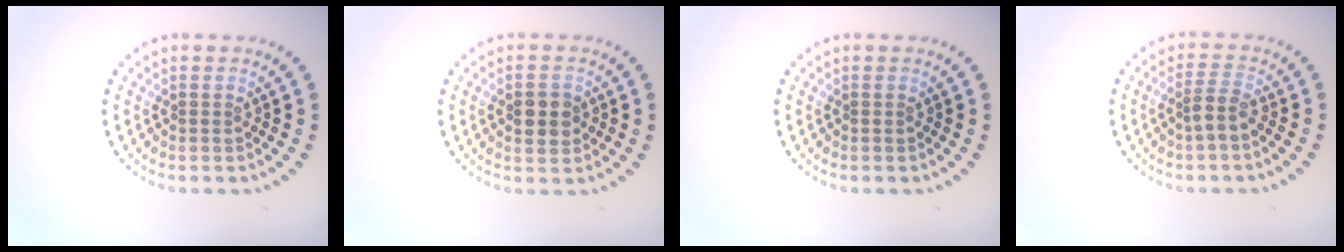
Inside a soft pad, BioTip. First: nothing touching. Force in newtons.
{"total": 2.9, "press": 2.9, "slide": 0.0}
{"total": 0.0}
{"total": 2.0, "press": 1.5, "slide": 1.4}